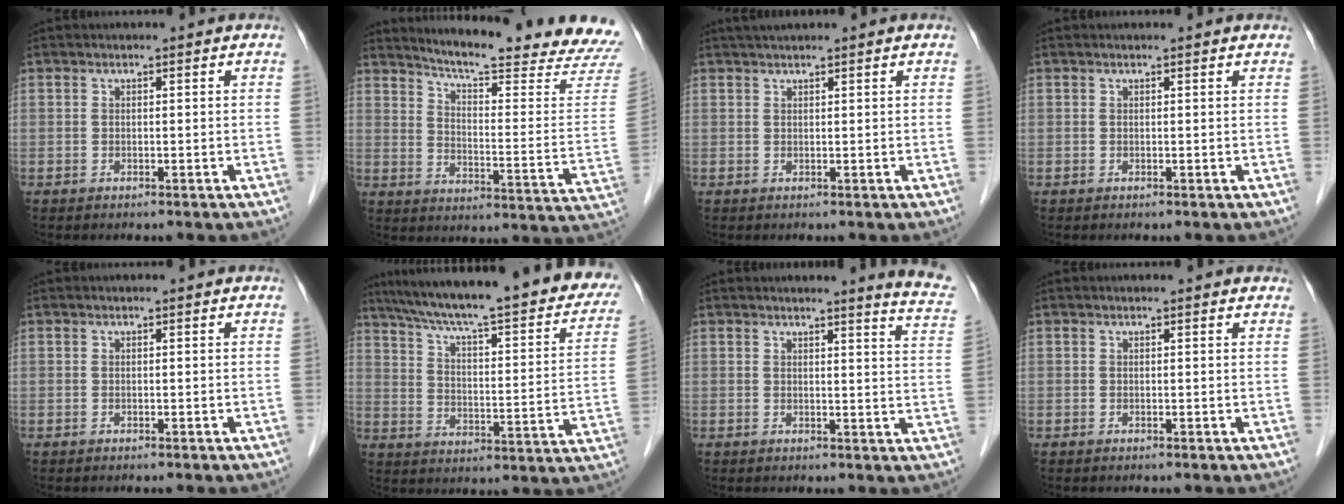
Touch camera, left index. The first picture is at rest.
{"total": 23.2, "force": [21.8, 0.2, 8.0], "torque": [-0.113, -0.108, 0.269]}
{"total": 3.9, "force": [3.5, 0.3, 1.8], "torque": [-0.017, 0.032, 0.056]}
{"total": 1.6, "force": [1.5, 0.4, 0.3], "torque": [-0.002, 0.007, 0.014]}
{"total": 0.0}
{"total": 31.4, "force": [25.2, 5.2, 18.0], "torque": [-0.269, -0.024, 0.326]}
{"total": 7.7, "force": [7.3, -0.2, 2.4], "torque": [-0.014, -0.055, 0.057]}
{"total": 2.3, "force": [2.1, 0.8, 0.5], "torque": [0.003, 0.009, 0.016]}